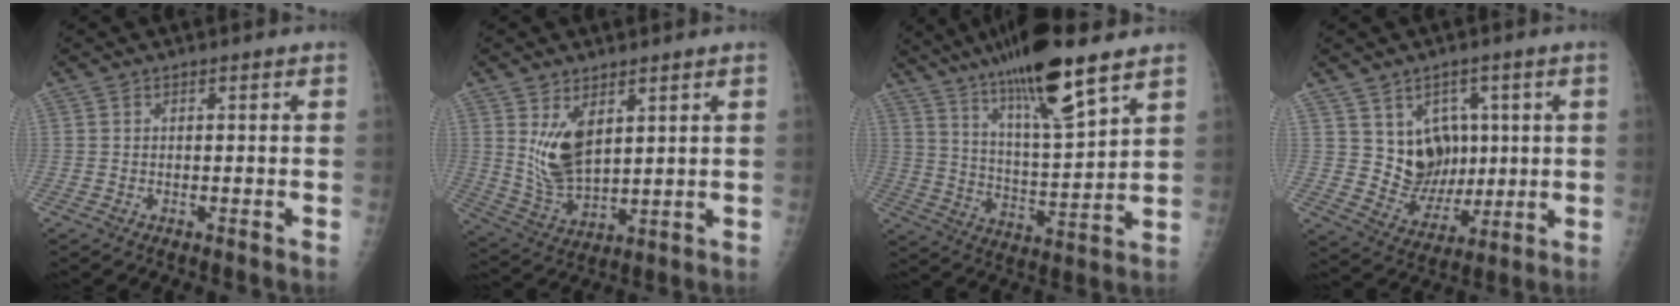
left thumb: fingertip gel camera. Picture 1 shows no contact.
{"total": 9.4, "force": [3.6, 4.8, 7.2], "torque": [-0.121, -0.029, 0.085]}
{"total": 20.0, "force": [13.9, 2.8, 14.1], "torque": [-0.237, -0.062, 0.248]}
{"total": 13.5, "force": [2.8, 11.1, 7.2], "torque": [-0.061, -0.020, 0.078]}